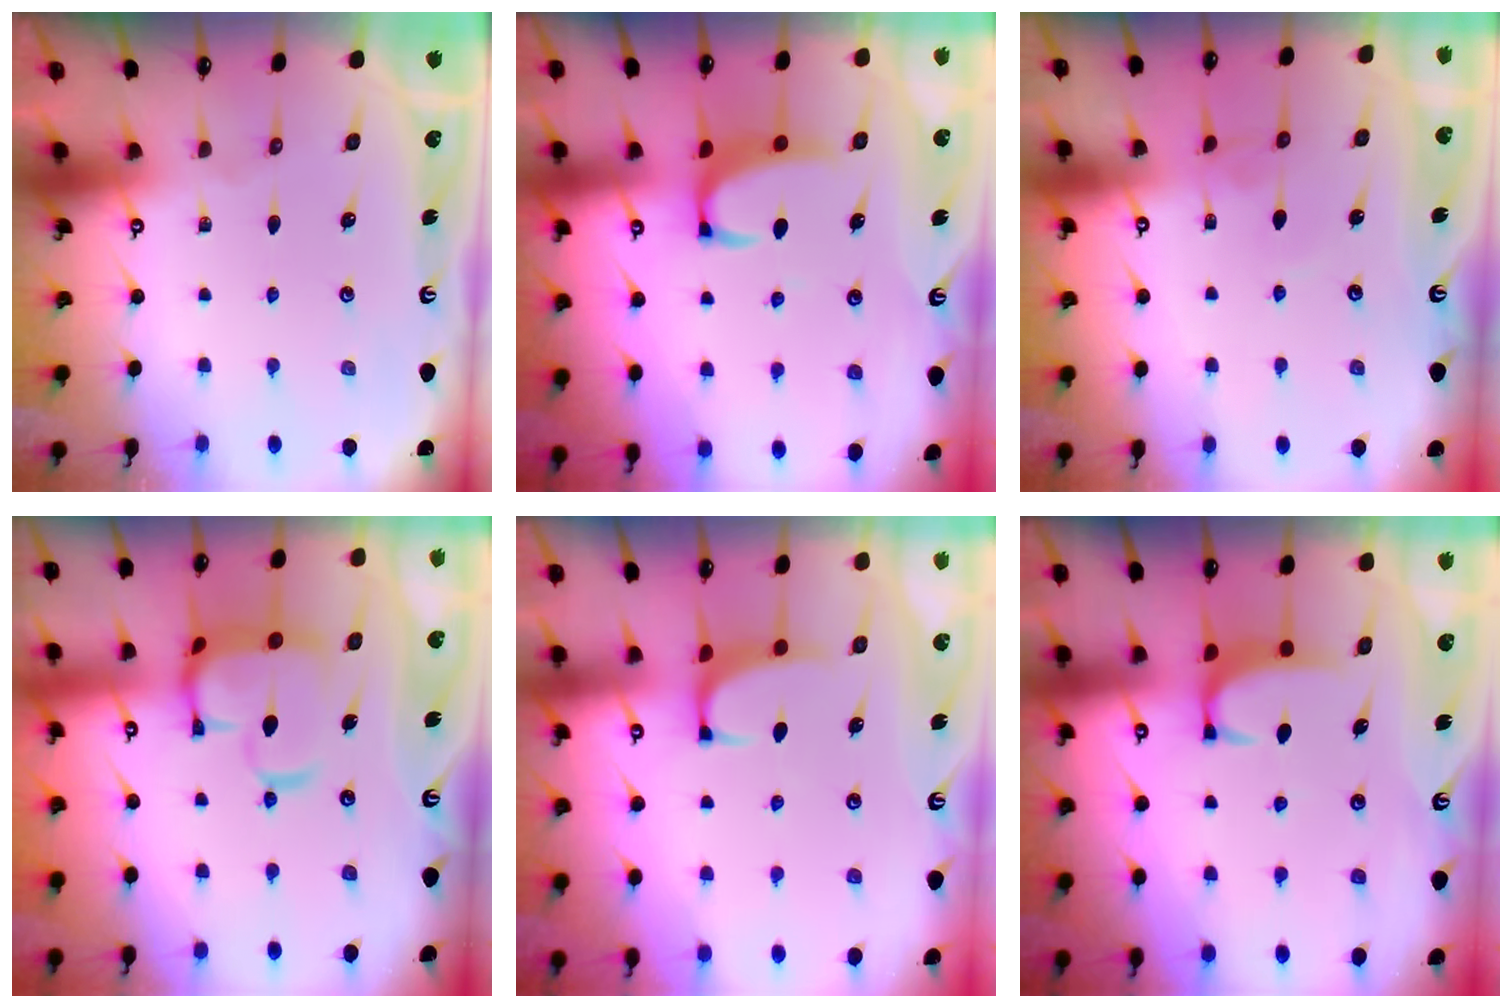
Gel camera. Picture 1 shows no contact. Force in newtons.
{"total": 3.3, "press": 3.2, "slide": 0.7}
{"total": 1.3, "press": 1.3, "slide": 0.3}
{"total": 9.8, "press": 9.8, "slide": 0.9}
{"total": 1.0, "press": 0.4, "slide": 0.9}
{"total": 1.9, "press": 1.9, "slide": 0.4}